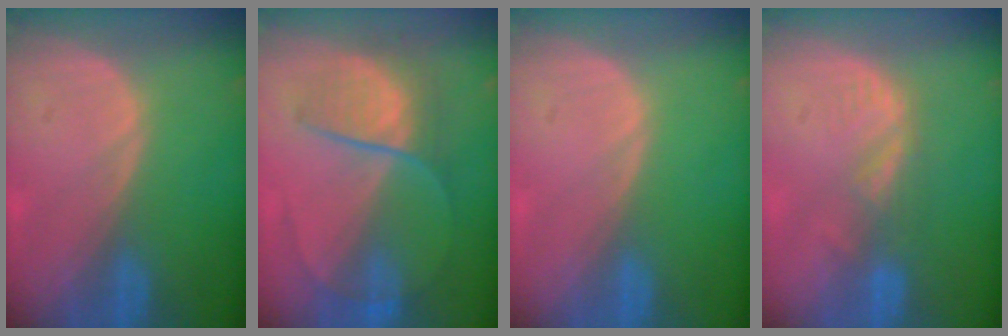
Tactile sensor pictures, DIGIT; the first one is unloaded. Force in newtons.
{"total": 6.9, "press": 6.6, "slide": 2.0}
{"total": 0.0}
{"total": 3.6, "press": 3.1, "slide": 1.8}